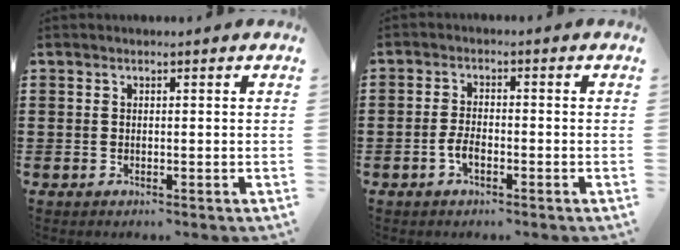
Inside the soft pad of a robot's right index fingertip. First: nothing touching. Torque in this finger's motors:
{"motor_torque": [1.09, 1.05, 0.17, 0.01]}